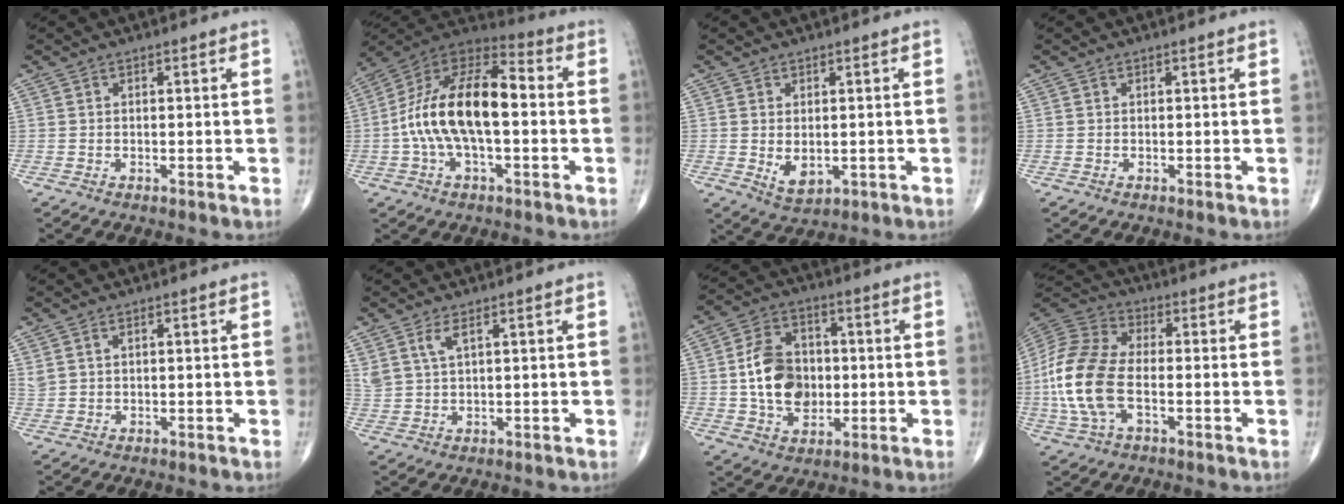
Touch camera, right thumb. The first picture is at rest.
{"total": 18.9, "force": [-0.9, 9.0, 16.6], "torque": [-0.305, 0.045, -0.024]}
{"total": 4.3, "force": [-0.3, 2.6, 3.4], "torque": [-0.047, -0.008, 0.010]}
{"total": 0.0}
{"total": 1.6, "force": [1.0, 0.7, 1.0], "torque": [-0.023, 0.004, 0.028]}
{"total": 3.8, "force": [2.3, 1.2, 2.8], "torque": [-0.068, -0.008, 0.054]}
{"total": 12.7, "force": [-0.2, 9.2, 8.8], "torque": [-0.130, 0.012, -0.003]}
{"total": 16.3, "force": [-2.6, 8.8, 13.4], "torque": [-0.296, 0.022, -0.051]}